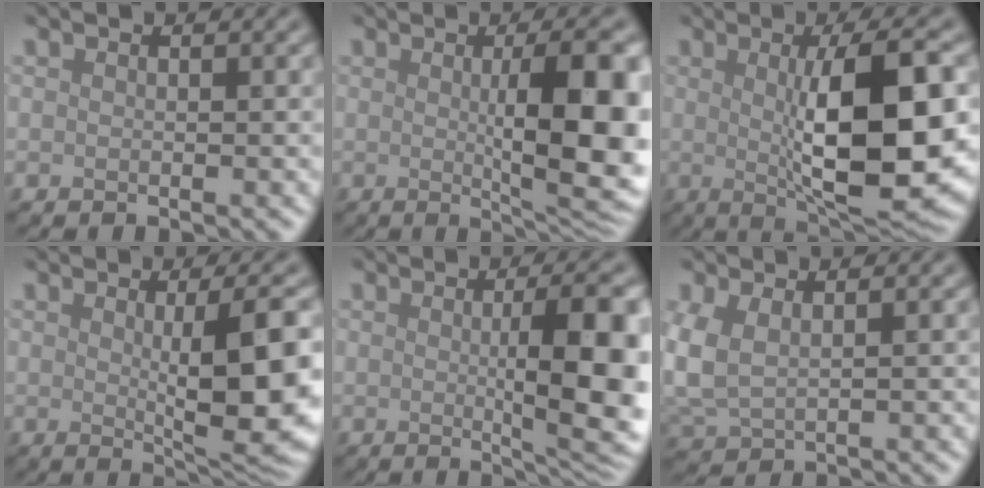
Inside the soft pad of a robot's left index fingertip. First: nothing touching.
{"total": 9.4, "force": [0.0, 2.2, 9.2], "torque": [-0.116, -0.003, 0.004]}
{"total": 10.9, "force": [-0.5, 2.7, 10.5], "torque": [-0.154, -0.003, 0.001]}
{"total": 8.7, "force": [0.1, 2.0, 8.5], "torque": [-0.119, -0.007, 0.010]}
{"total": 8.4, "force": [-0.2, 1.9, 8.2], "torque": [-0.102, 0.000, 0.000]}
{"total": 3.2, "force": [1.0, 1.7, 2.5], "torque": [-0.082, 0.001, 0.027]}